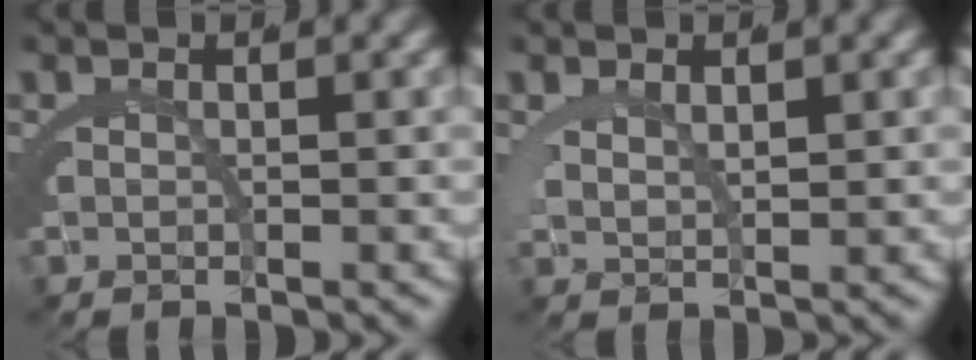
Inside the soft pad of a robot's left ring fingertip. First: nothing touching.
{"total": 1.6, "force": [1.2, 0.0, 1.0], "torque": [-0.027, -0.017, 0.036]}